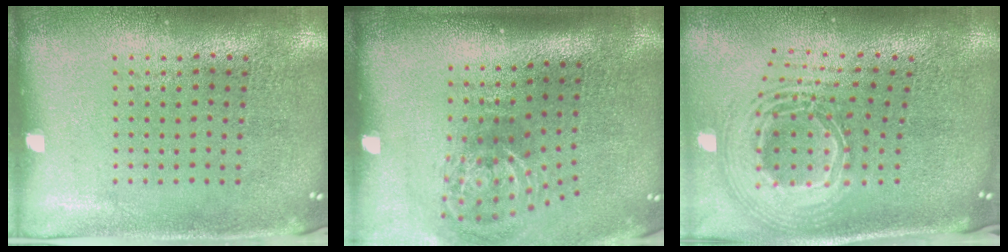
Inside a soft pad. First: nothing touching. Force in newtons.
{"total": 2.2, "press": 1.3, "slide": 1.7}
{"total": 2.8, "press": 1.9, "slide": 2.0}